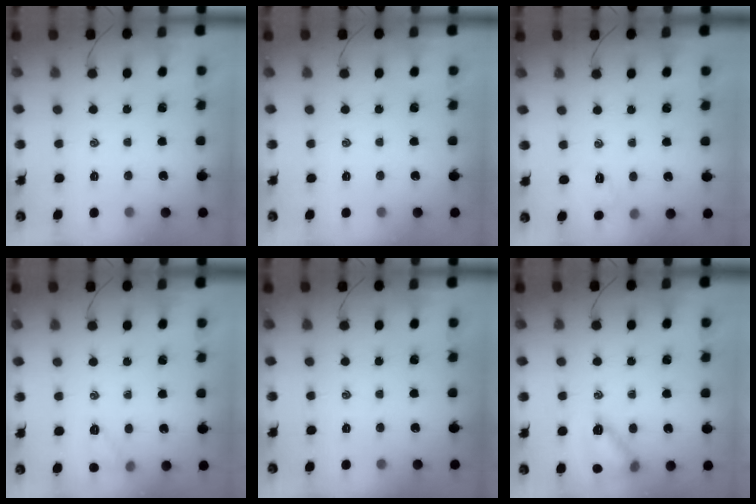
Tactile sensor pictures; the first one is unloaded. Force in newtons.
{"total": 0.0}
{"total": 2.8, "press": 2.7, "slide": 0.8}
{"total": 6.7, "press": 6.5, "slide": 1.6}
{"total": 0.0}
{"total": 12.8, "press": 12.7, "slide": 0.7}